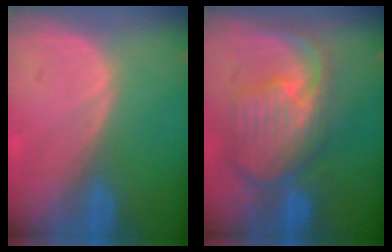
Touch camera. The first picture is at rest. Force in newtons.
{"total": 10.7, "press": 9.5, "slide": 4.9}